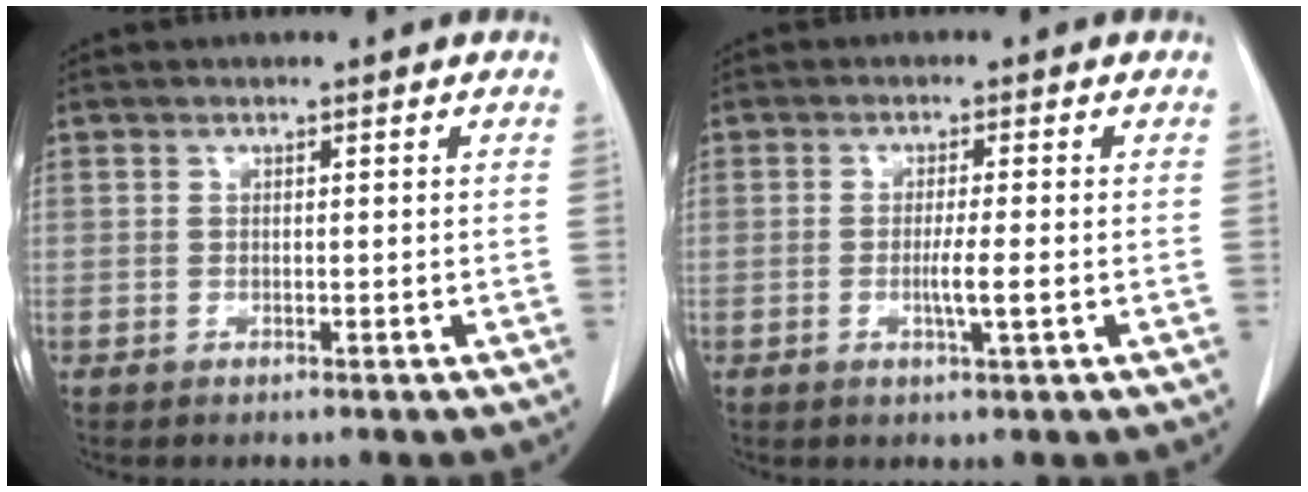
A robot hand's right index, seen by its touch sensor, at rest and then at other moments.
{"total": 3.3, "force": [-0.7, -0.2, 3.3], "torque": [-0.058, -0.006, -0.012]}